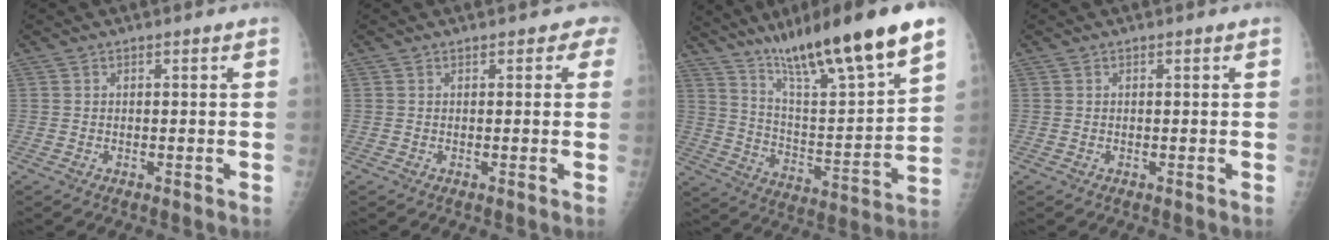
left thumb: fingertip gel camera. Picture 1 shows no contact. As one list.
[{"total": 1.8, "force": [0.9, 1.3, 1.0], "torque": [0.013, 0.002, 0.002]}, {"total": 24.0, "force": [16.4, 2.9, 17.2], "torque": [-0.266, -0.061, 0.281]}, {"total": 0.0}]